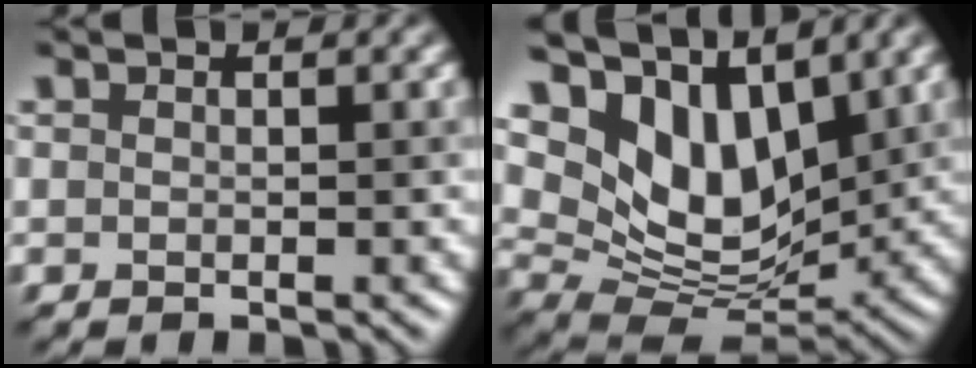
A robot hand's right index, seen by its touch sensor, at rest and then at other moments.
{"total": 8.8, "force": [5.1, 5.0, 5.2], "torque": [-0.116, -0.010, 0.092]}